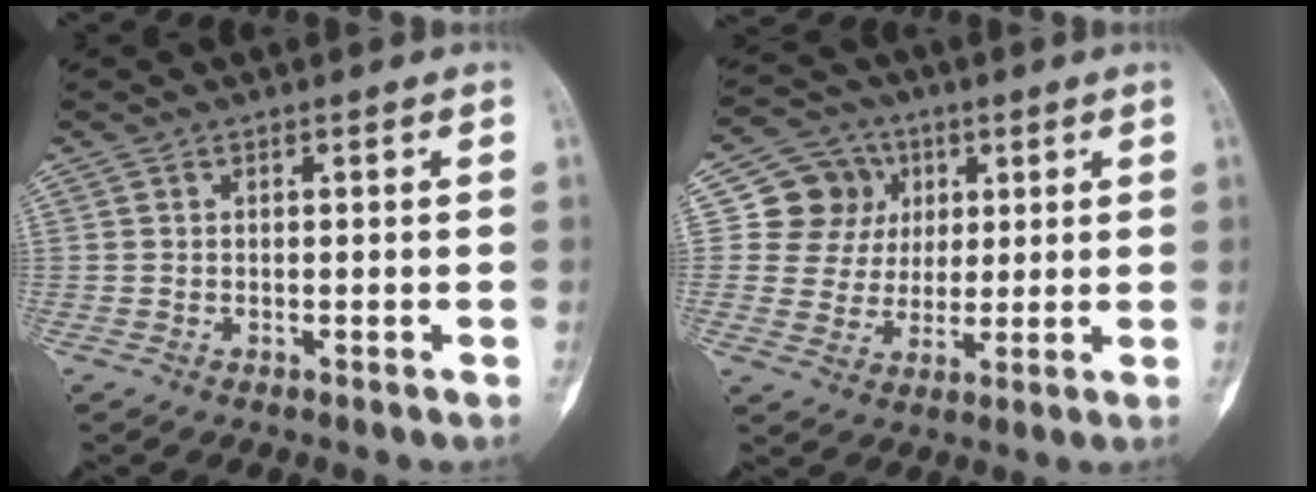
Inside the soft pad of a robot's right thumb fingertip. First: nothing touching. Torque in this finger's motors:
{"motor_torque": [0.01, 0.74, -0.11, 0.04, -0.05]}